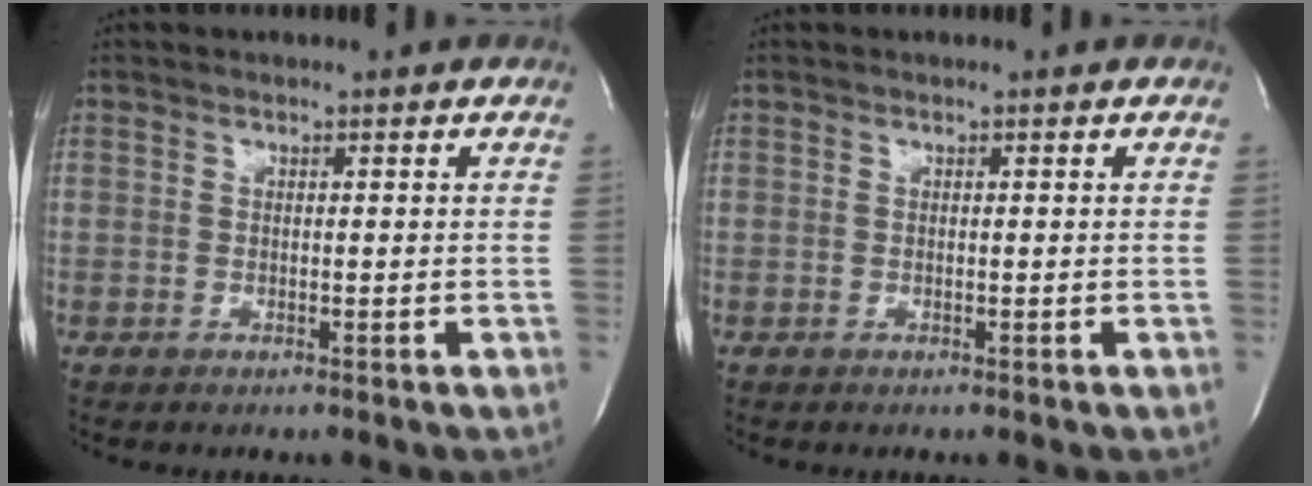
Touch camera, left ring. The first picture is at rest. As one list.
[{"total": 0.0}]